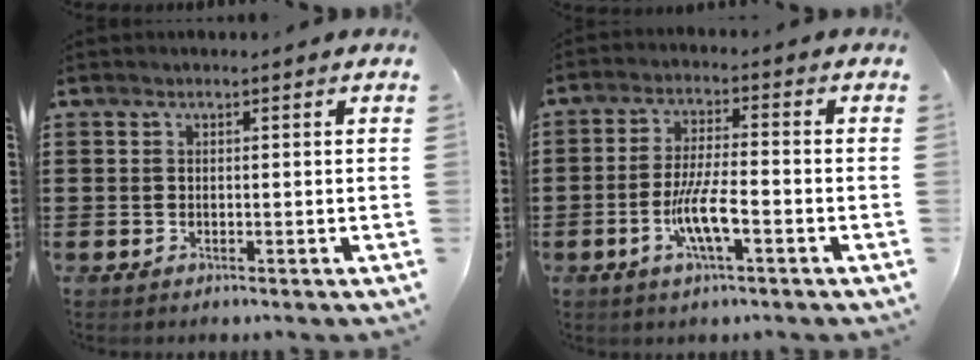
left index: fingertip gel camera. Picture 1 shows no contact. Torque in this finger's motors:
{"motor_torque": [1.56, 0.58, 0.63, 0.21]}